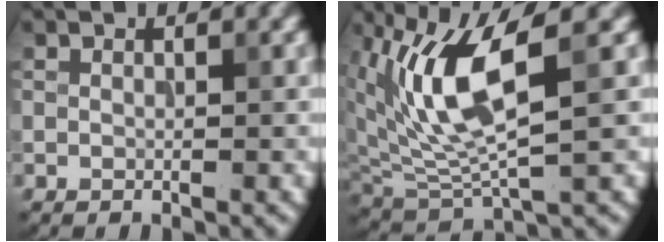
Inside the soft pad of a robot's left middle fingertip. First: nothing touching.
{"total": 7.5, "force": [2.3, 2.5, 6.7], "torque": [-0.153, -0.010, 0.047]}